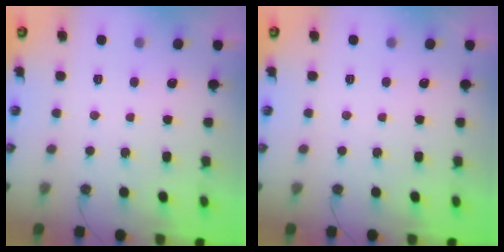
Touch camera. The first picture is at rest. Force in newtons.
{"total": 0.0}